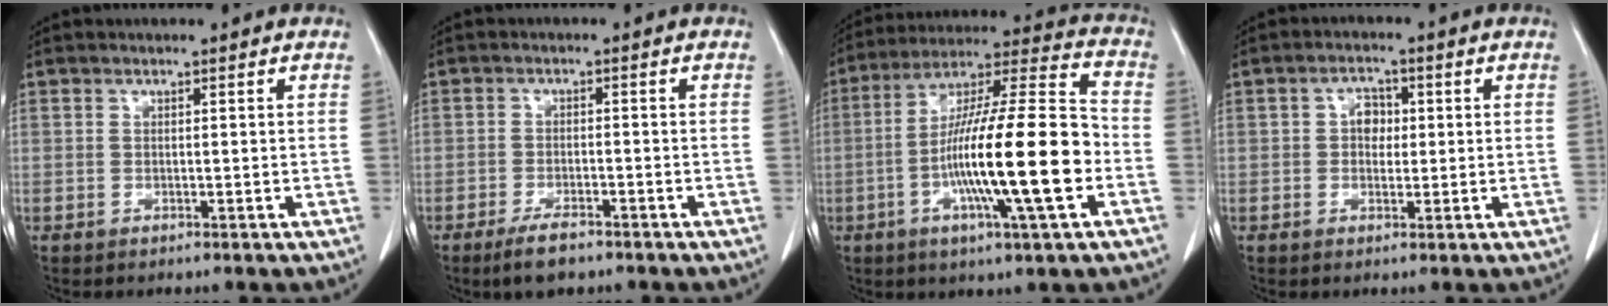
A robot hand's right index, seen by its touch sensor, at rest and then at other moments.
{"total": 4.4, "force": [-3.2, 1.3, 2.7], "torque": [-0.056, -0.004, -0.053]}
{"total": 20.2, "force": [-4.8, 1.2, 19.5], "torque": [-0.345, -0.004, -0.085]}
{"total": 3.2, "force": [0.3, 2.4, 2.1], "torque": [-0.033, 0.011, 0.006]}